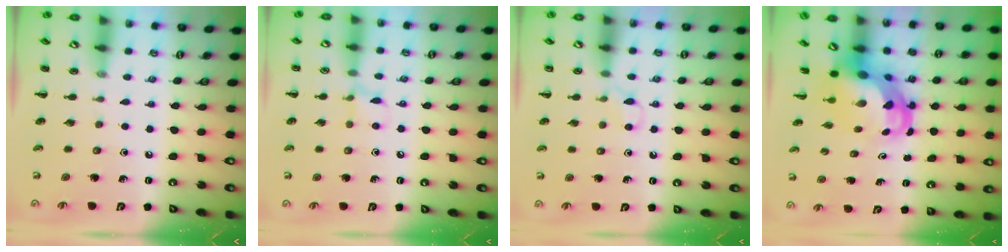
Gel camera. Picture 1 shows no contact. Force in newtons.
{"total": 6.2, "press": 5.9, "slide": 1.8}
{"total": 3.5, "press": 3.3, "slide": 1.1}
{"total": 6.4, "press": 6.1, "slide": 1.7}